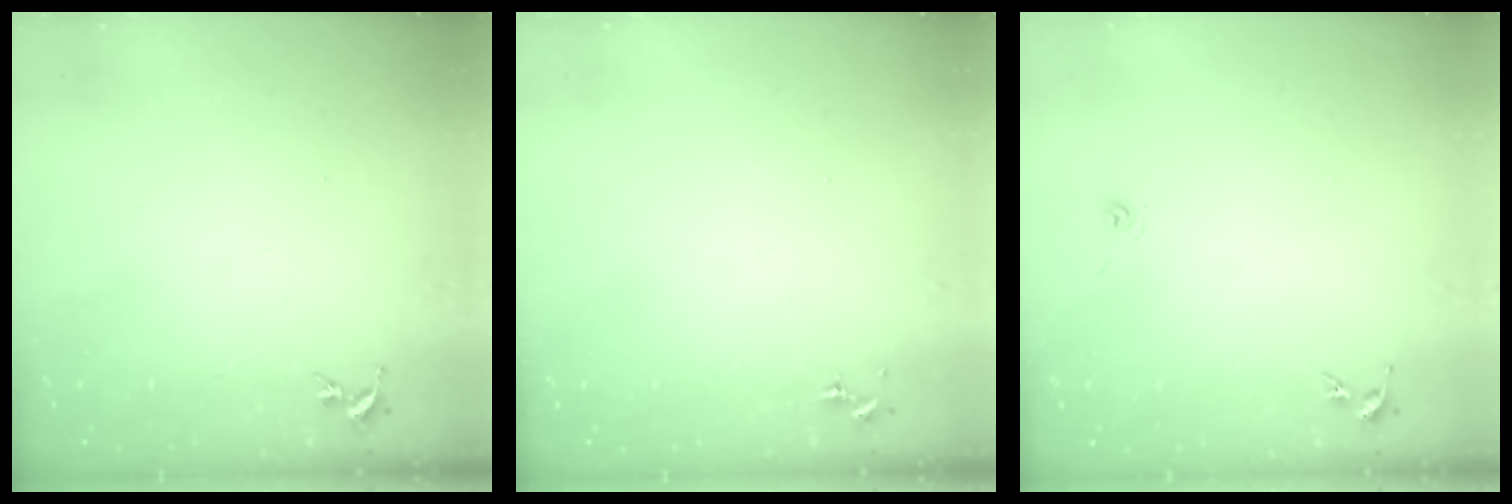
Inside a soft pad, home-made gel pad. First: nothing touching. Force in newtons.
{"total": 0.0}
{"total": 3.3, "press": 2.7, "slide": 2.0}